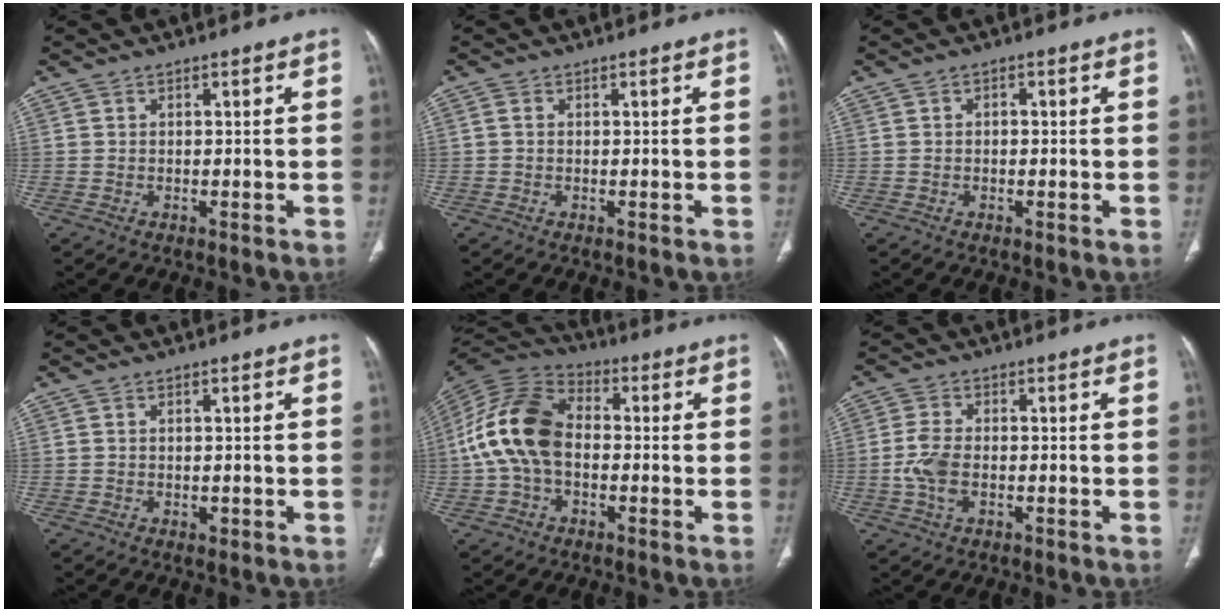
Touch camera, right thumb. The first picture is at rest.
{"total": 0.7, "force": [0.0, 0.5, 0.4], "torque": [-0.009, 0.002, -0.001]}
{"total": 0.9, "force": [0.0, 0.6, 0.6], "torque": [-0.010, 0.007, -0.001]}
{"total": 0.8, "force": [-0.2, 0.6, 0.5], "torque": [-0.008, -0.001, 0.000]}
{"total": 14.6, "force": [-1.0, 9.7, 10.9], "torque": [-0.215, 0.036, -0.028]}
{"total": 5.2, "force": [-1.2, 2.8, 4.3], "torque": [-0.100, 0.007, -0.024]}